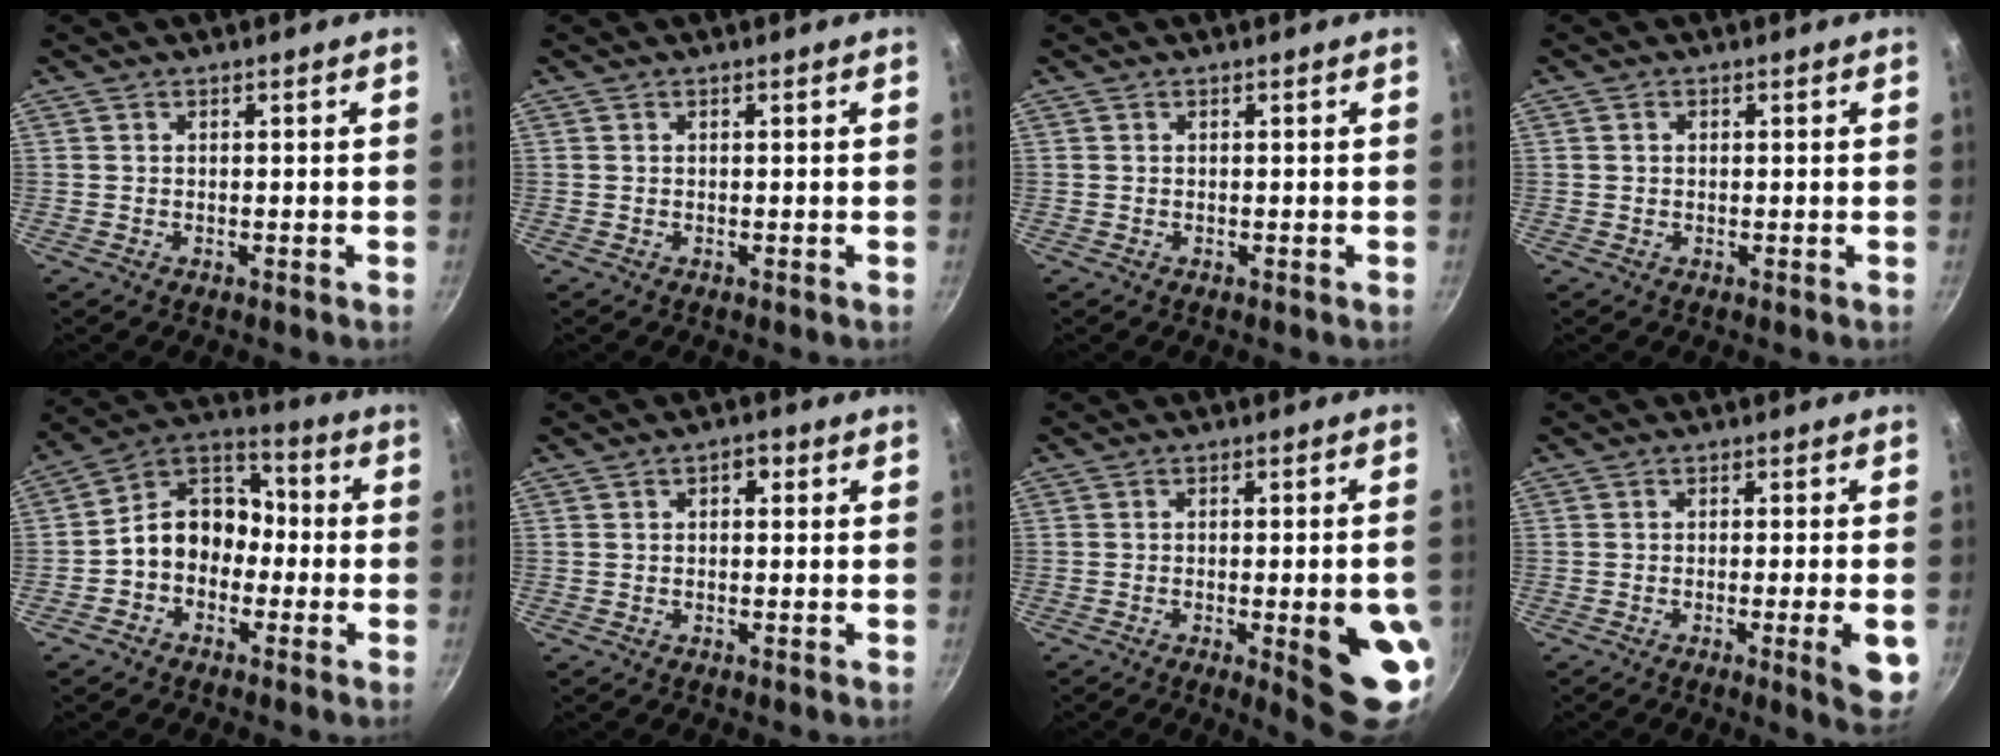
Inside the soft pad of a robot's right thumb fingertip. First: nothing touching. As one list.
[{"total": 0.0}, {"total": 0.0}, {"total": 0.9, "force": [0.2, 0.8, 0.4], "torque": [-0.006, 0.005, 0.003]}, {"total": 11.5, "force": [-2.4, 9.2, 6.5], "torque": [-0.062, 0.056, -0.067]}, {"total": 2.2, "force": [0.5, 1.5, 1.6], "torque": [-0.014, 0.005, 0.002]}, {"total": 14.3, "force": [-3.9, 3.3, 13.3], "torque": [-0.147, 0.011, -0.042]}, {"total": 7.1, "force": [-2.1, 1.1, 6.7], "torque": [-0.085, 0.003, -0.028]}]